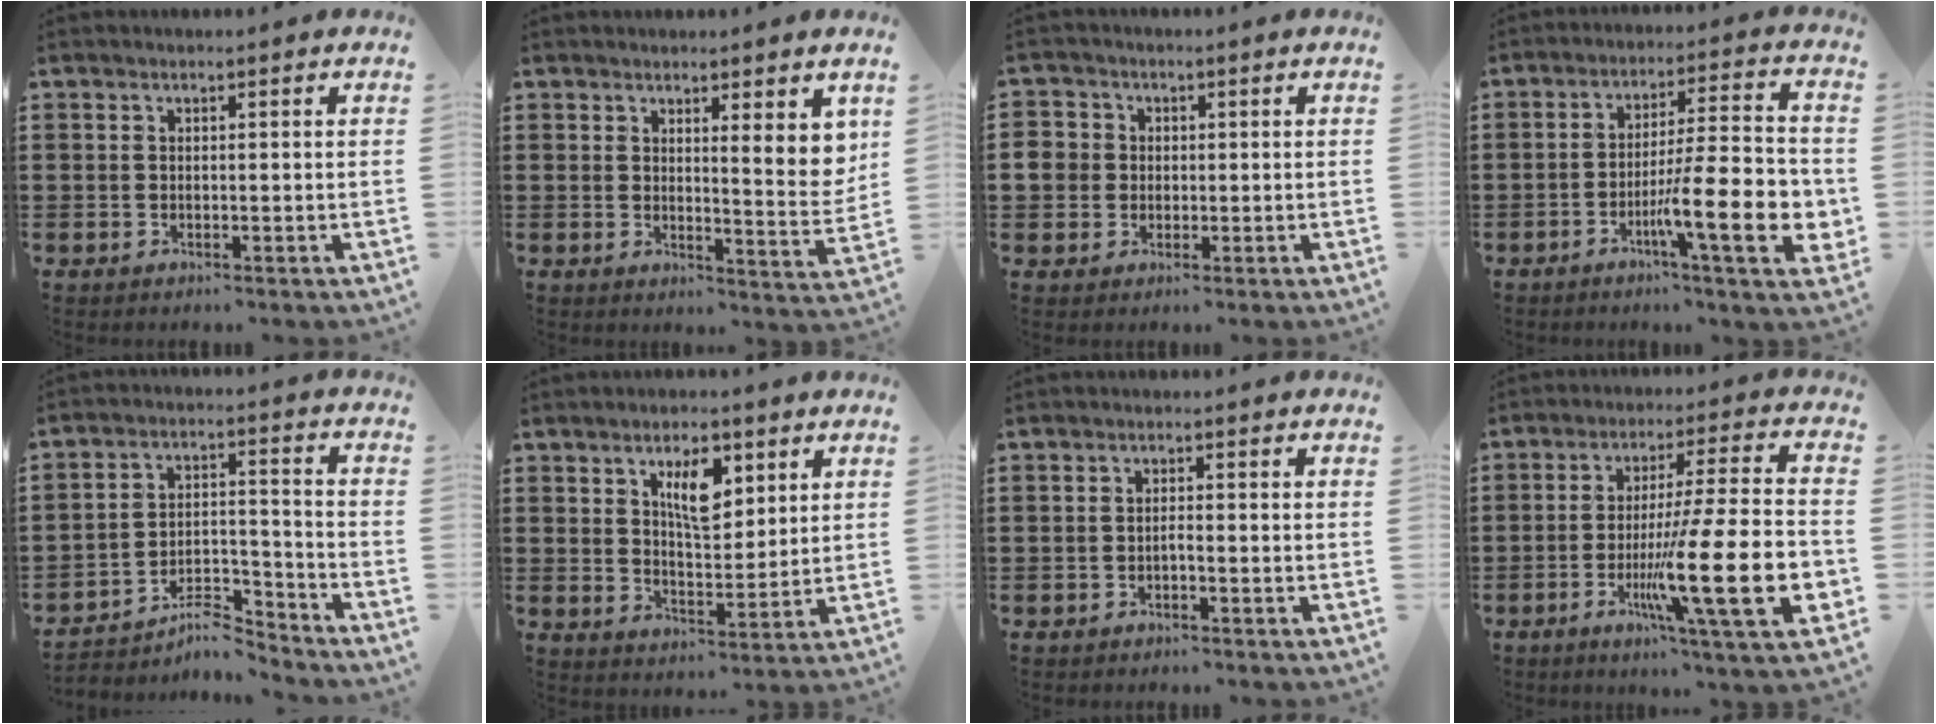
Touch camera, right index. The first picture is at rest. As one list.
[{"total": 5.3, "force": [3.5, 1.3, 3.8], "torque": [-0.060, -0.015, 0.057]}, {"total": 4.0, "force": [0.2, 3.8, 1.2], "torque": [-0.051, 0.008, -0.002]}, {"total": 14.7, "force": [-4.7, 2.9, 13.6], "torque": [-0.223, -0.006, -0.078]}, {"total": 6.8, "force": [-6.1, 1.5, 2.5], "torque": [-0.041, 0.012, -0.116]}, {"total": 6.9, "force": [3.4, 3.0, 5.2], "torque": [-0.088, 0.001, 0.054]}, {"total": 0.9, "force": [-0.5, 0.1, 0.7], "torque": [-0.014, -0.003, -0.010]}, {"total": 19.7, "force": [-5.8, 3.1, 18.6], "torque": [-0.315, -0.008, -0.087]}]